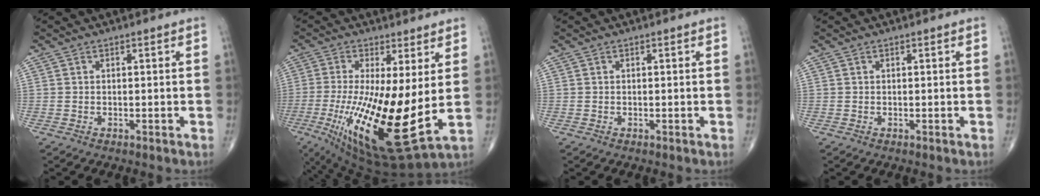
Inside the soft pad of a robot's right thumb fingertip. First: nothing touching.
{"total": 21.2, "force": [-1.8, 5.9, 20.2], "torque": [-0.399, -0.045, -0.013]}
{"total": 0.0}
{"total": 0.0}